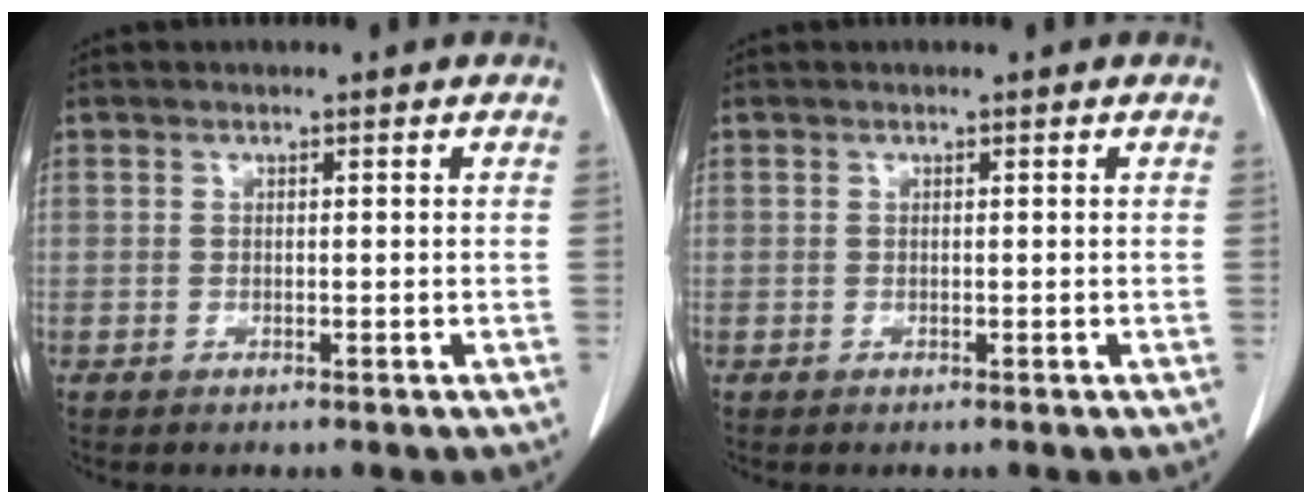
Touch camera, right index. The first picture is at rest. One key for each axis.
{"total": 0.0}